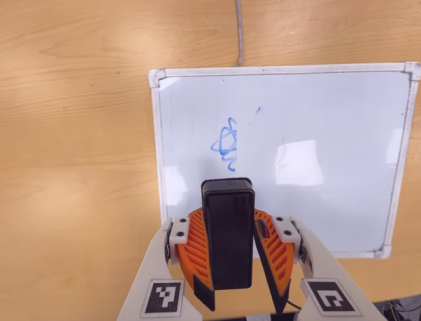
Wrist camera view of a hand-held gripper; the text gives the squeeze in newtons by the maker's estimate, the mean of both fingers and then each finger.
{"total": 8.3, "left": 9.1, "right": 7.5}